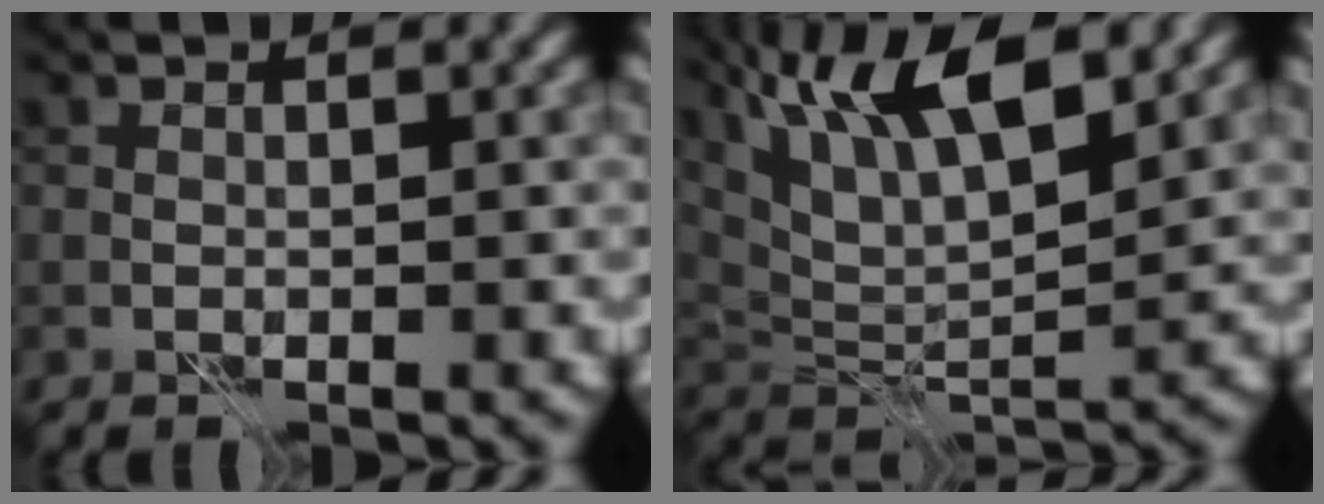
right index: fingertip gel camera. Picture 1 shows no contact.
{"total": 10.9, "force": [6.0, 3.7, 8.3], "torque": [-0.143, 0.008, 0.102]}